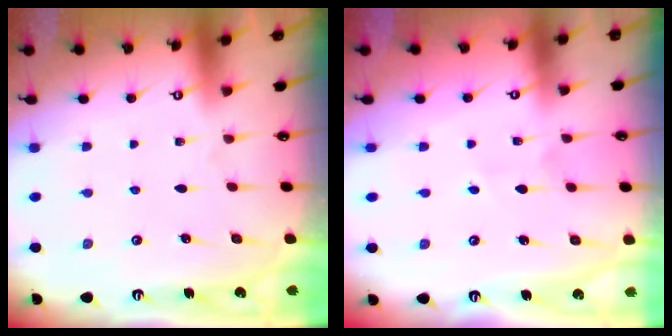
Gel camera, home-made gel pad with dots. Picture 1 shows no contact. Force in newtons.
{"total": 2.7, "press": 2.6, "slide": 0.9}